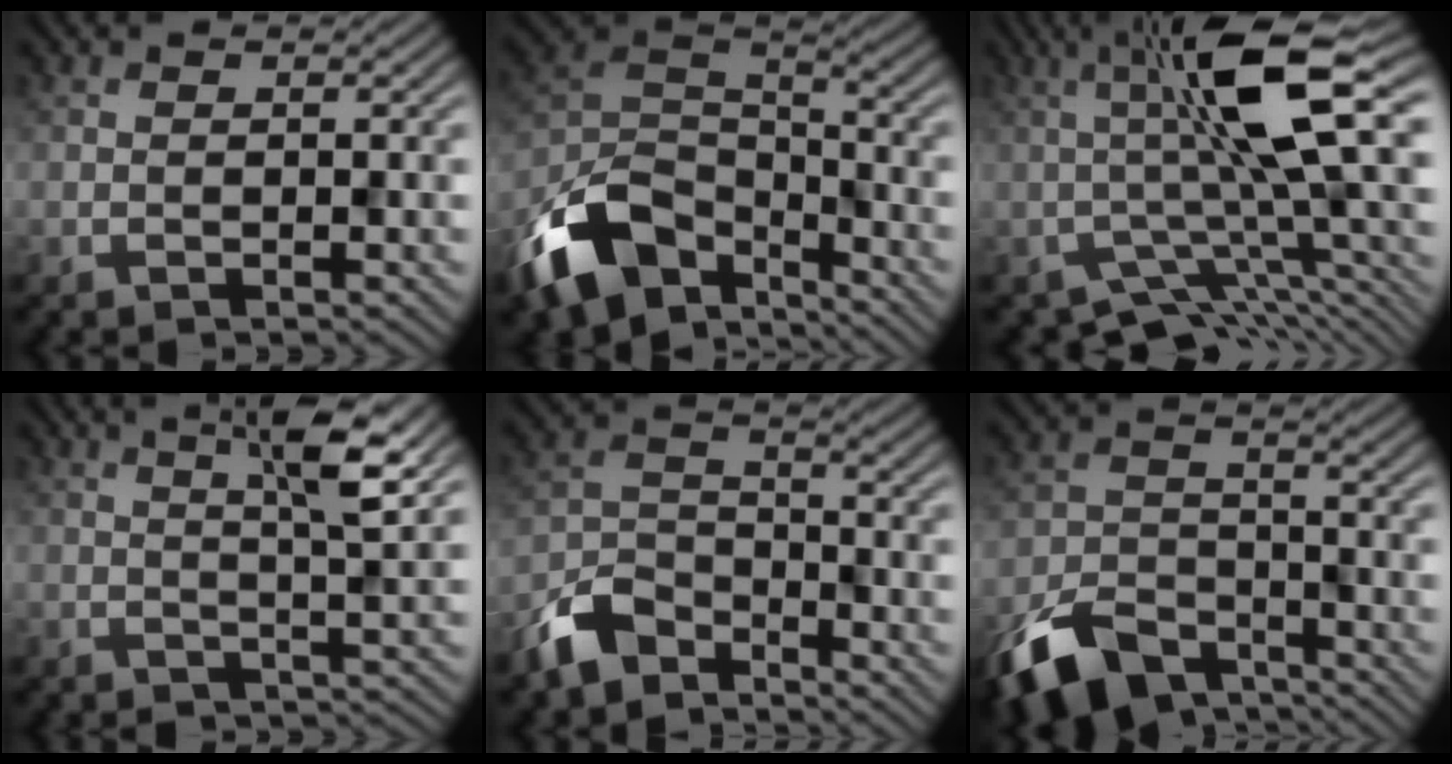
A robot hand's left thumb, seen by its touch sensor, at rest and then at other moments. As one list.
[{"total": 13.7, "force": [-8.4, 7.7, 7.7], "torque": [-0.183, -0.020, -0.168]}, {"total": 11.9, "force": [-0.9, 3.5, 11.4], "torque": [-0.190, 0.005, -0.020]}, {"total": 5.0, "force": [2.2, 0.4, 4.5], "torque": [-0.080, 0.009, 0.037]}, {"total": 7.4, "force": [-5.7, 3.7, 3.1], "torque": [-0.071, -0.004, -0.133]}, {"total": 10.3, "force": [-7.5, 5.0, 5.0], "torque": [-0.107, -0.019, -0.143]}]